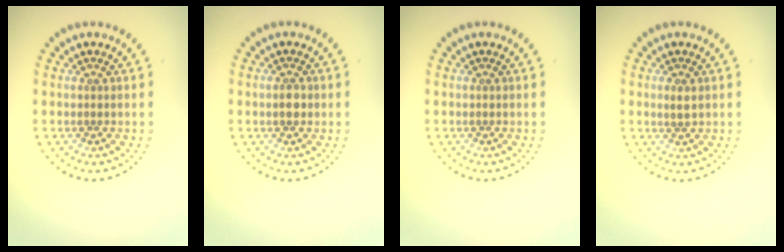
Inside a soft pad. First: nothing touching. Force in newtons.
{"total": 1.1, "press": 1.1, "slide": 0.2}
{"total": 0.0}
{"total": 1.0, "press": 1.0, "slide": 0.3}